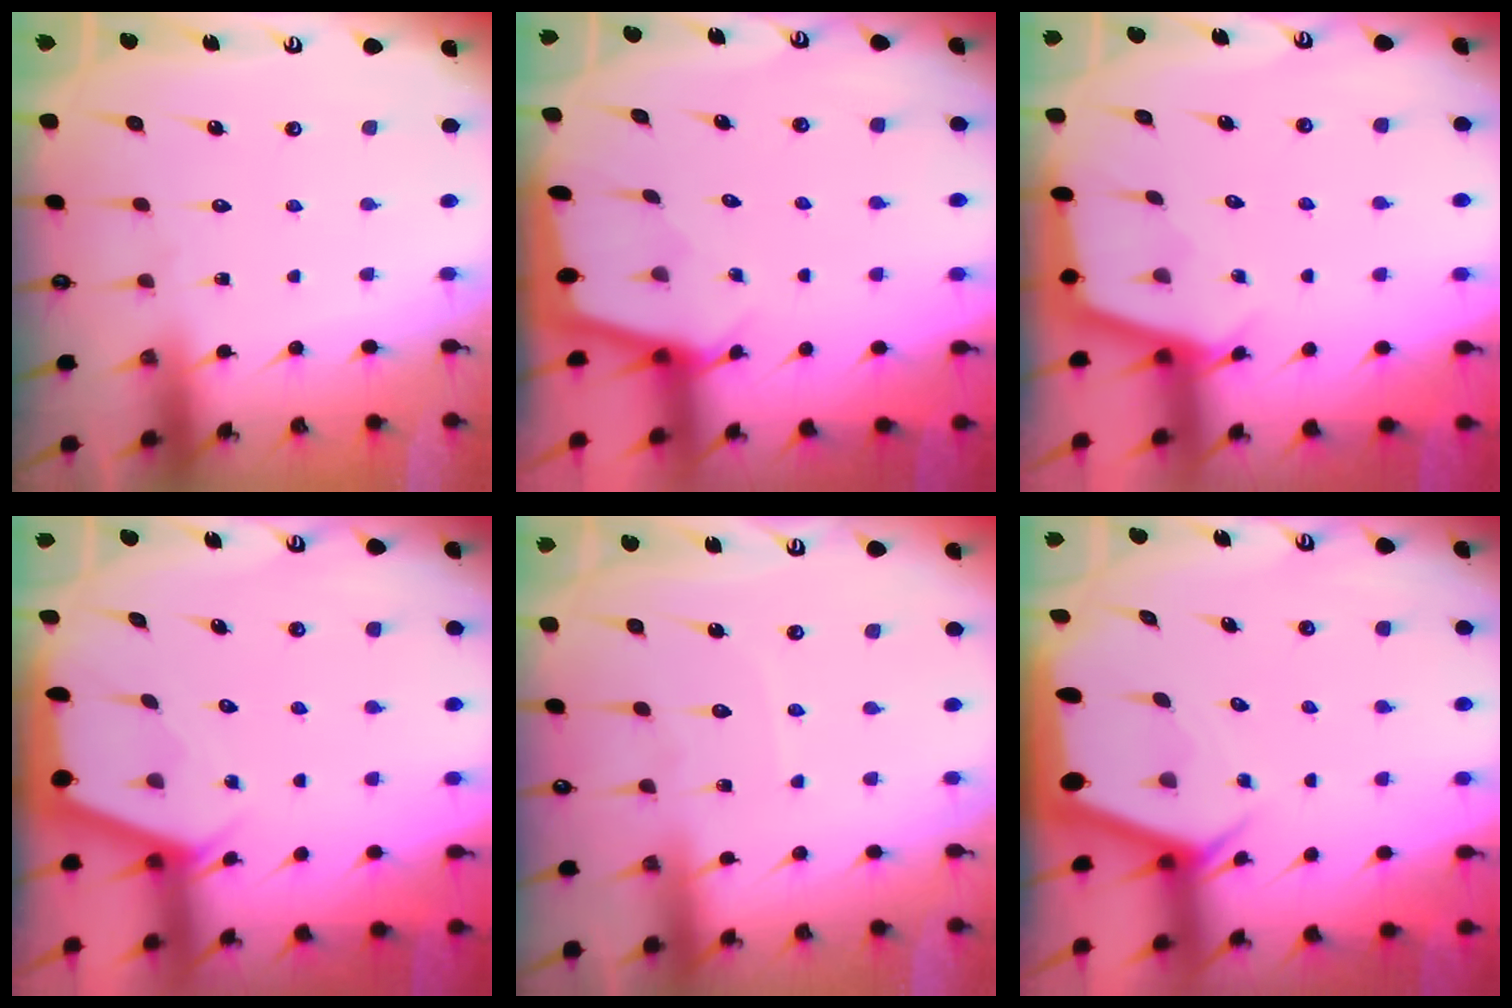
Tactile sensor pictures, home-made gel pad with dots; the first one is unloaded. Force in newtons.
{"total": 1.7, "press": 1.6, "slide": 0.3}
{"total": 3.0, "press": 3.0, "slide": 0.3}
{"total": 2.4, "press": 2.4, "slide": 0.3}
{"total": 3.3, "press": 3.3, "slide": 0.2}
{"total": 3.0, "press": 2.9, "slide": 0.4}